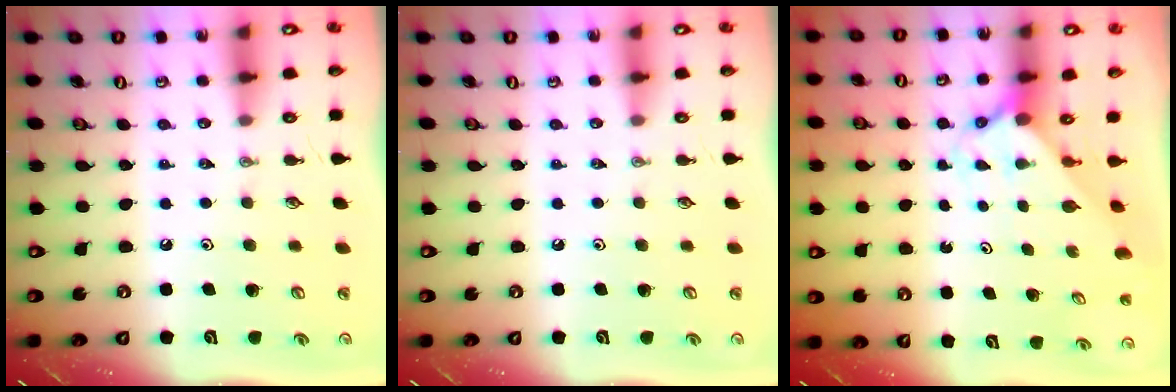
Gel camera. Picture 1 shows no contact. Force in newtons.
{"total": 0.0}
{"total": 1.6, "press": 1.6, "slide": 0.1}